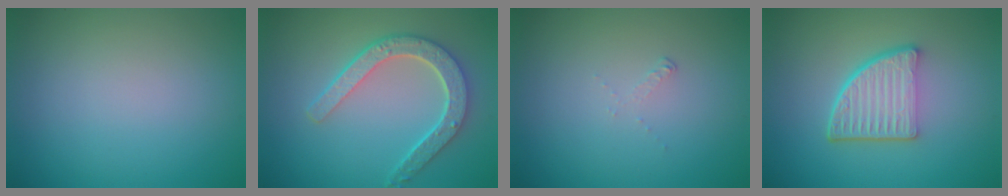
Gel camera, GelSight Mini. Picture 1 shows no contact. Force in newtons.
{"total": 4.9, "press": 3.9, "slide": 3.0}
{"total": 0.6, "press": 0.2, "slide": 0.6}
{"total": 5.4, "press": 3.9, "slide": 3.8}